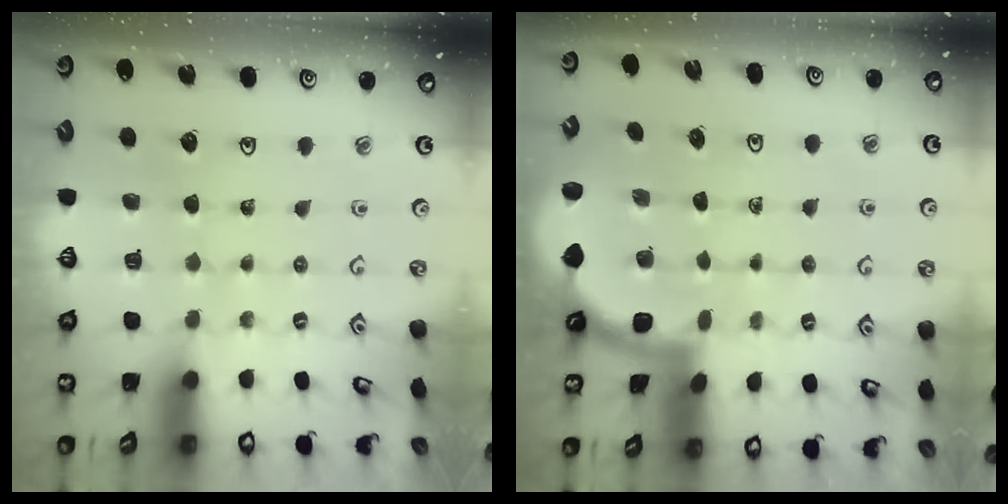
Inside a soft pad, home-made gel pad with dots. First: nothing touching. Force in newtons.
{"total": 1.9, "press": 1.9, "slide": 0.0}